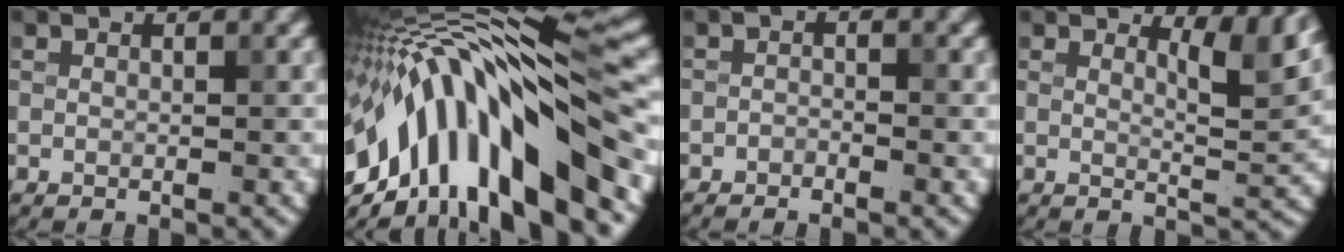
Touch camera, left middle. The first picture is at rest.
{"total": 15.6, "force": [-5.5, 5.6, 13.5], "torque": [-0.226, 0.023, -0.082]}
{"total": 1.3, "force": [-1.2, 0.4, 0.4], "torque": [-0.005, 0.003, -0.023]}
{"total": 3.5, "force": [2.3, 0.8, 2.5], "torque": [-0.036, -0.006, 0.033]}